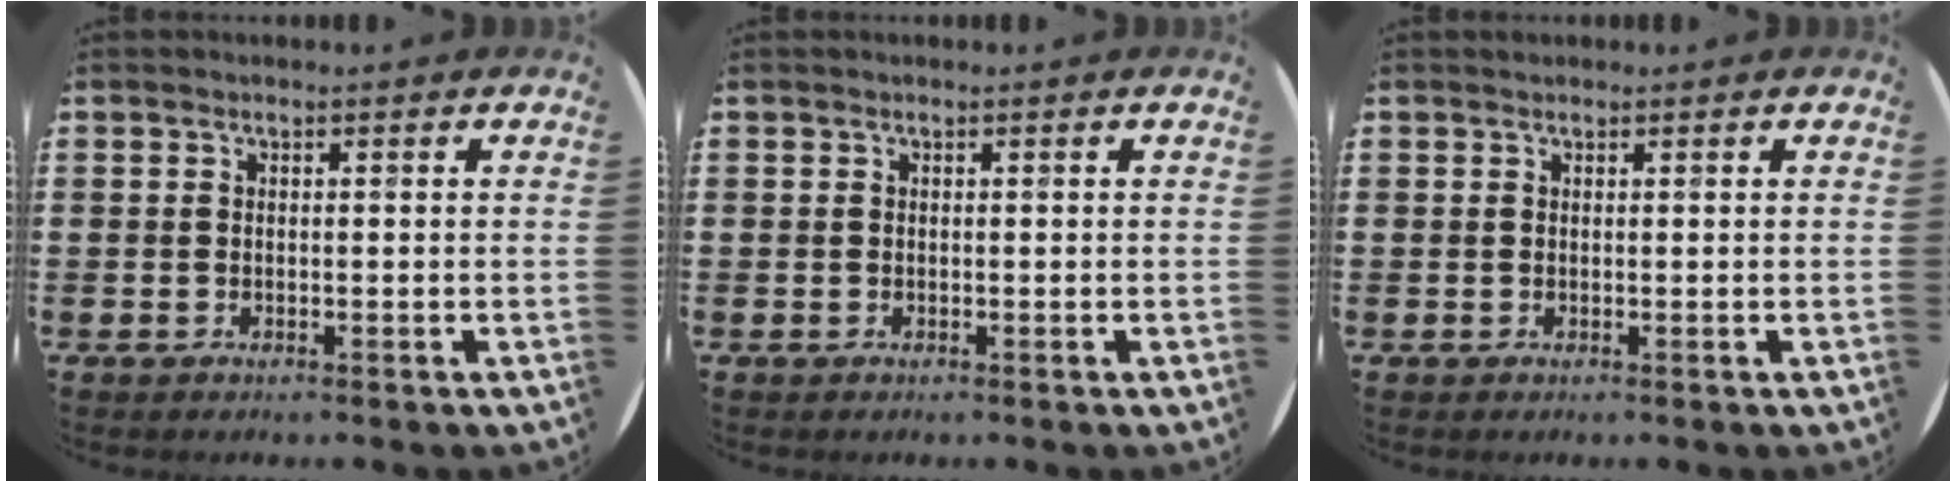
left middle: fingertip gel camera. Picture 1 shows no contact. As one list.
[{"total": 0.0}, {"total": 0.0}]